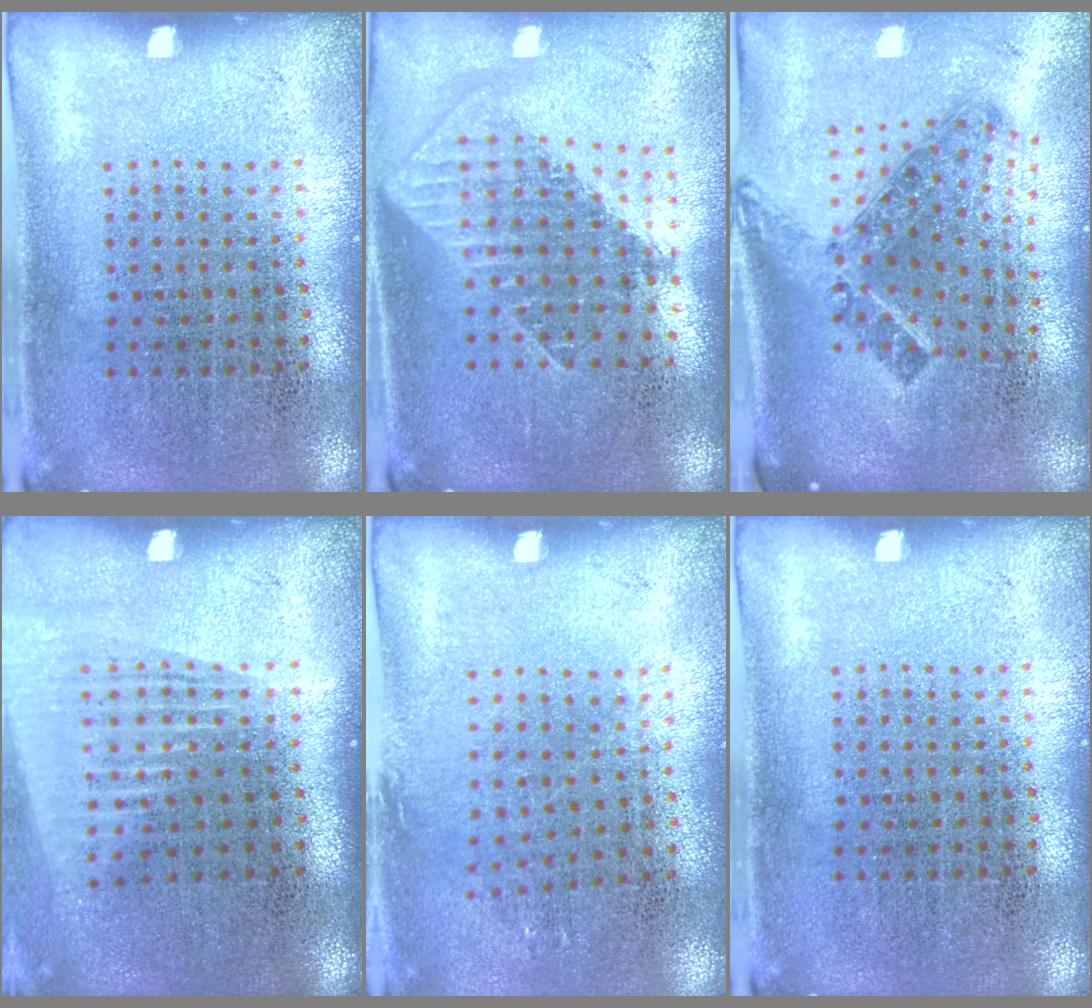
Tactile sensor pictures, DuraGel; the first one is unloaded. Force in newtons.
{"total": 1.8, "press": 1.4, "slide": 1.1}
{"total": 1.6, "press": 1.1, "slide": 1.1}
{"total": 1.4, "press": 1.2, "slide": 0.7}
{"total": 0.8, "press": 0.6, "slide": 0.5}
{"total": 0.0}